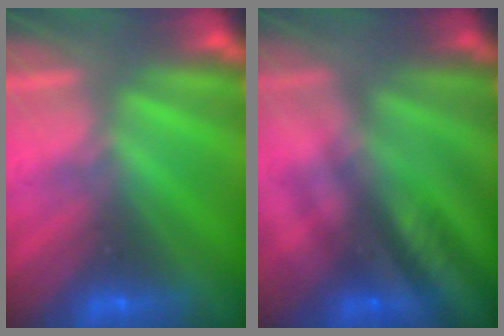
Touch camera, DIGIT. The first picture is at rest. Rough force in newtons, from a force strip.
{"total": 2.4}